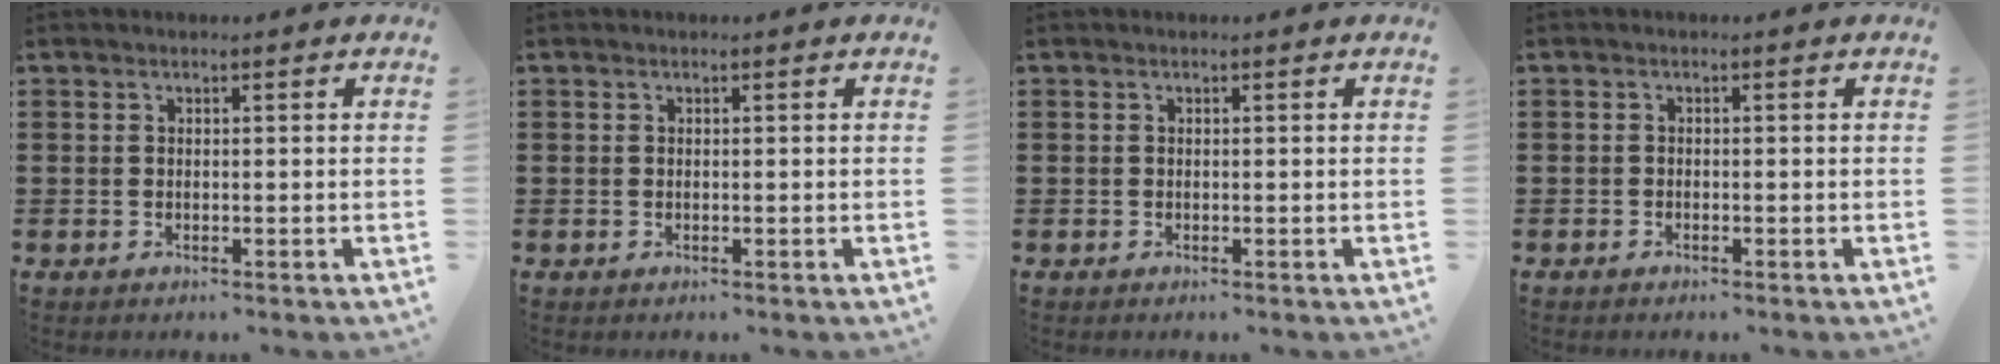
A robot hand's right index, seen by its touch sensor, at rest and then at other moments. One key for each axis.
{"total": 0.0}
{"total": 0.0}
{"total": 0.6, "fx": -0.5, "fy": 0.2, "fz": 0.1, "tx": -0.002, "ty": -0.001, "tz": -0.010}